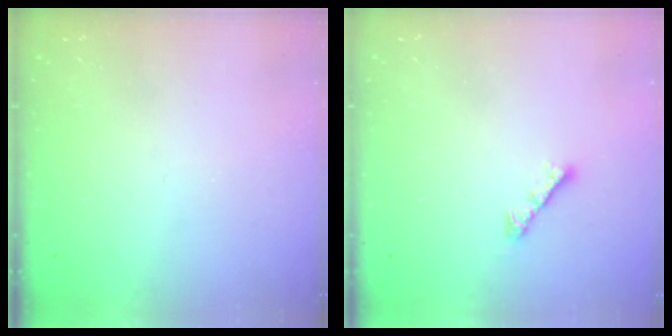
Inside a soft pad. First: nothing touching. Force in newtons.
{"total": 4.1, "press": 4.0, "slide": 0.7}